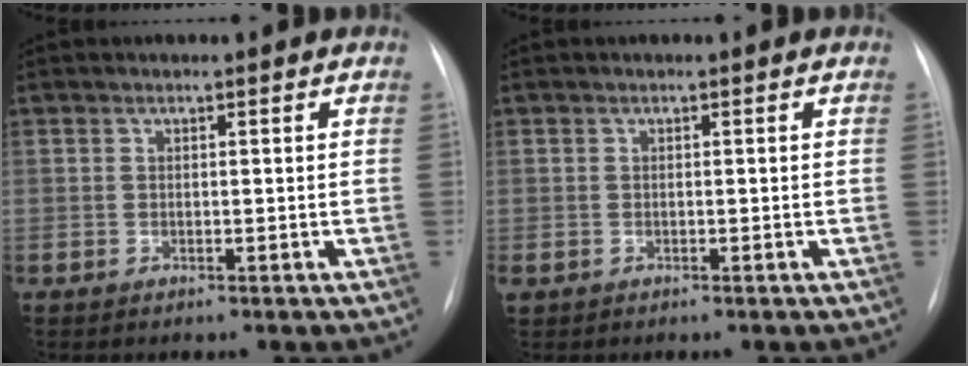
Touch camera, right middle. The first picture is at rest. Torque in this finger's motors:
{"motor_torque": [0.94, -1.20, 0.35, 0.08]}